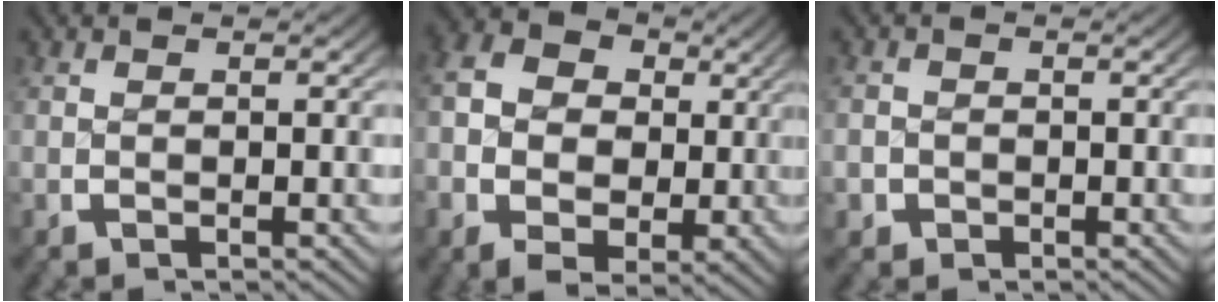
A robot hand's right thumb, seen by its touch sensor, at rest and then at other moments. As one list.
[{"total": 10.5, "force": [1.0, 8.4, 6.3], "torque": [-0.131, -0.025, 0.017]}, {"total": 2.0, "force": [-0.8, 1.9, 0.2], "torque": [-0.004, -0.006, -0.014]}]